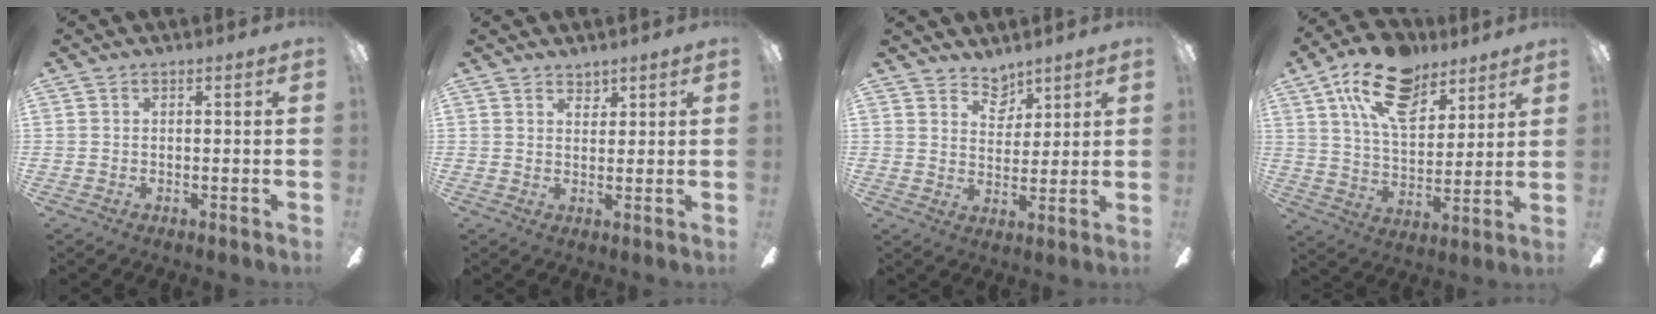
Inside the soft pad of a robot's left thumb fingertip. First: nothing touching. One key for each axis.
{"total": 2.6, "fx": 2.3, "fy": 1.1, "fz": 0.0, "tx": 0.005, "ty": -0.014, "tz": 0.044}
{"total": 6.0, "fx": 5.0, "fy": 3.1, "fz": 1.4, "tx": -0.020, "ty": -0.027, "tz": 0.090}
{"total": 18.1, "fx": 11.3, "fy": 9.4, "fz": 10.6, "tx": -0.183, "ty": -0.041, "tz": 0.202}